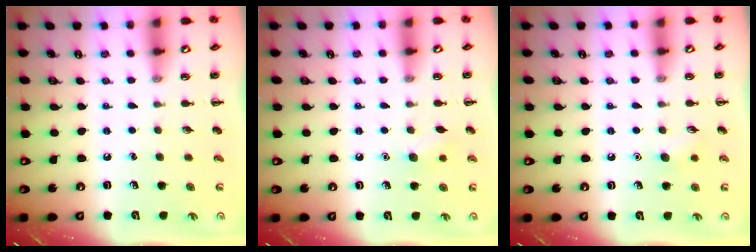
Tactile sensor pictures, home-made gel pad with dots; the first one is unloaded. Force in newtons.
{"total": 6.8, "press": 6.5, "slide": 1.9}
{"total": 6.4, "press": 6.2, "slide": 1.7}